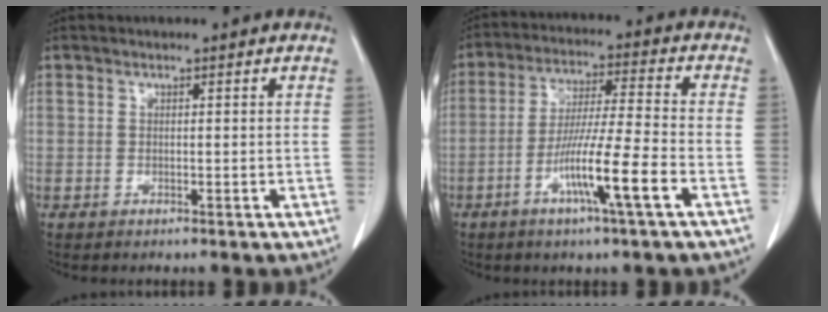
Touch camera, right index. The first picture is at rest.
{"total": 10.8, "force": [-4.7, -0.7, 9.8], "torque": [-0.181, -0.011, -0.089]}